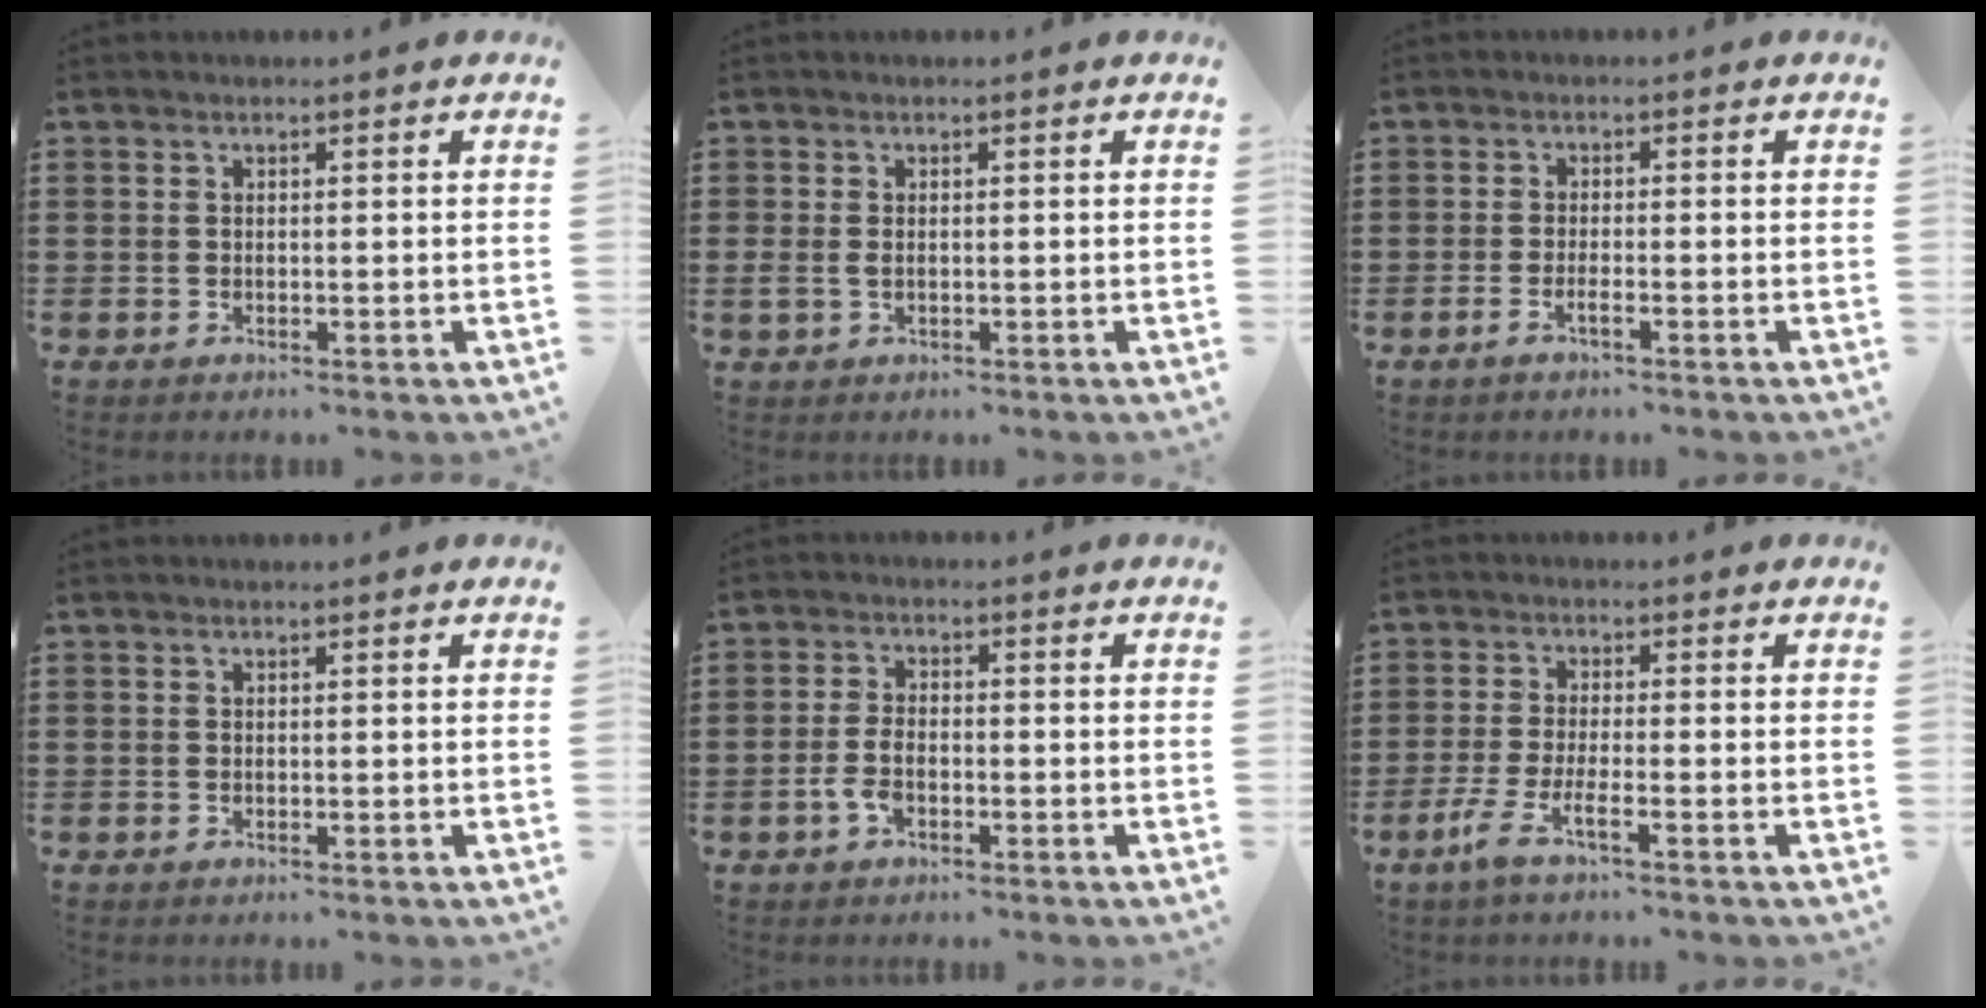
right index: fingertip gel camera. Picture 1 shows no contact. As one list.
[{"total": 1.4, "force": [-0.1, 1.0, 1.0], "torque": [-0.029, 0.001, -0.004]}, {"total": 1.7, "force": [-1.0, 0.2, 1.4], "torque": [-0.024, -0.002, -0.018]}, {"total": 0.0}, {"total": 3.6, "force": [-1.7, 1.5, 2.8], "torque": [-0.072, -0.007, -0.035]}, {"total": 4.4, "force": [-2.6, 0.1, 3.6], "torque": [-0.095, -0.022, -0.055]}]